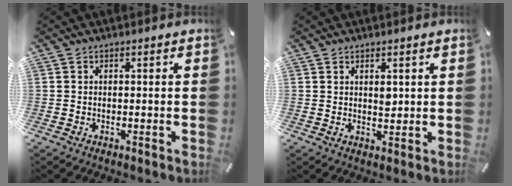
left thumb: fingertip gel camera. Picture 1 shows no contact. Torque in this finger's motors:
{"motor_torque": [0.61, 0.57, 0.29, -0.38, 0.08]}